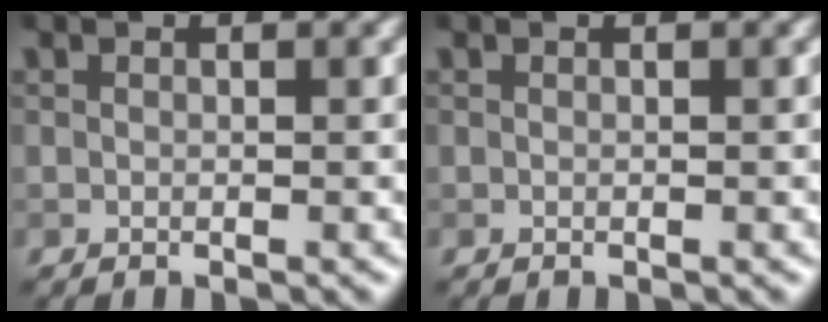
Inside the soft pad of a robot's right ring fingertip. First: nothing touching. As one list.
[{"total": 0.0}]